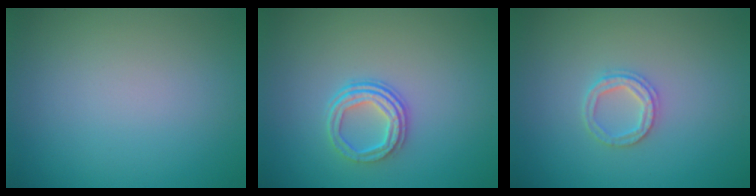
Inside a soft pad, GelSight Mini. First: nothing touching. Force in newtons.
{"total": 3.1, "press": 2.4, "slide": 1.9}
{"total": 2.1, "press": 2.0, "slide": 0.4}